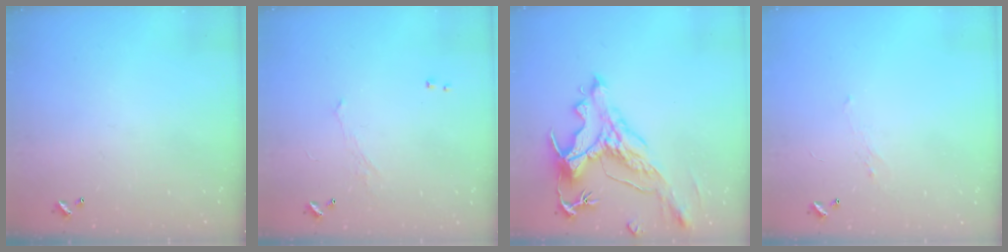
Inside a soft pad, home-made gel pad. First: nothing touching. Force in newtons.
{"total": 0.9, "press": 0.7, "slide": 0.5}
{"total": 2.9, "press": 2.6, "slide": 1.5}
{"total": 1.3, "press": 1.1, "slide": 0.7}